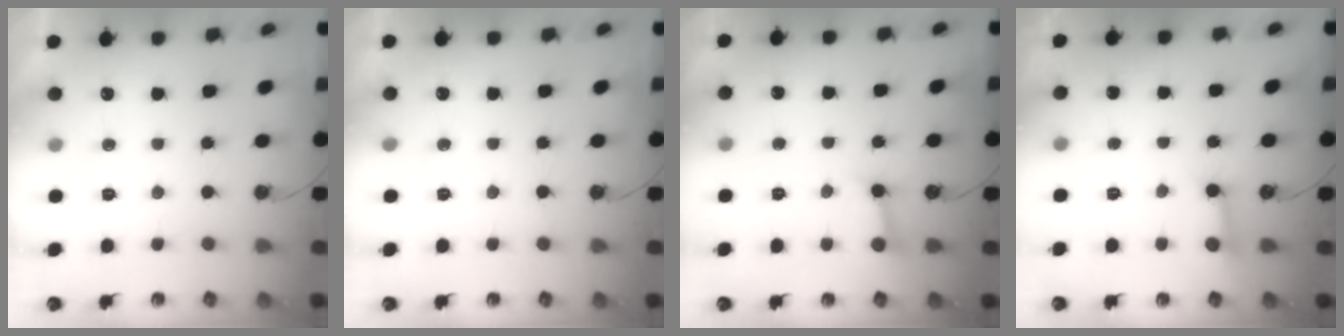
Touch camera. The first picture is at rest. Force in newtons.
{"total": 5.5, "press": 5.5, "slide": 0.4}
{"total": 3.1, "press": 3.1, "slide": 0.1}
{"total": 4.5, "press": 4.4, "slide": 0.4}